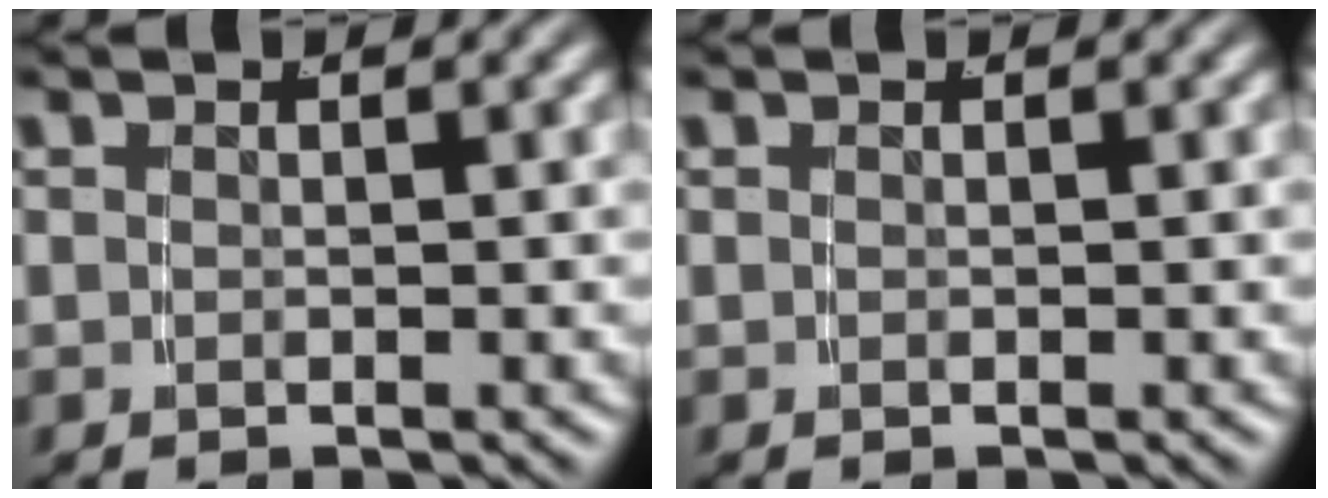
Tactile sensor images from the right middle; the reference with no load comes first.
{"total": 0.0}